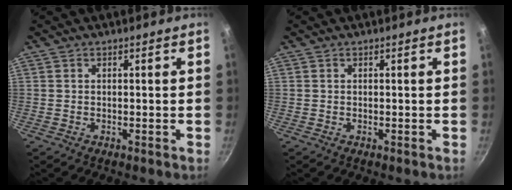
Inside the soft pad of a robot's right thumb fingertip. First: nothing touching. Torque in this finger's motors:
{"motor_torque": [-0.16, 0.15, 0.00, 0.00, 0.01]}